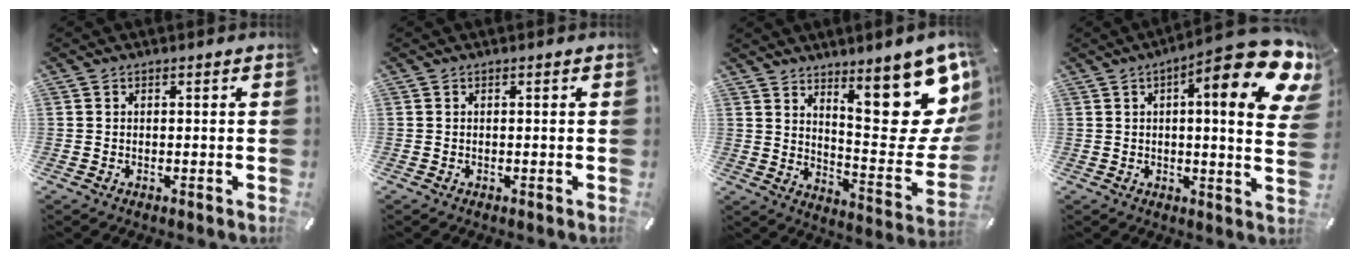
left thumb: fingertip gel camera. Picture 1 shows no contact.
{"total": 0.0}
{"total": 21.2, "force": [12.2, 7.4, 15.7], "torque": [-0.195, -0.105, 0.200]}
{"total": 19.4, "force": [8.9, 4.6, 16.6], "torque": [-0.231, -0.064, 0.127]}